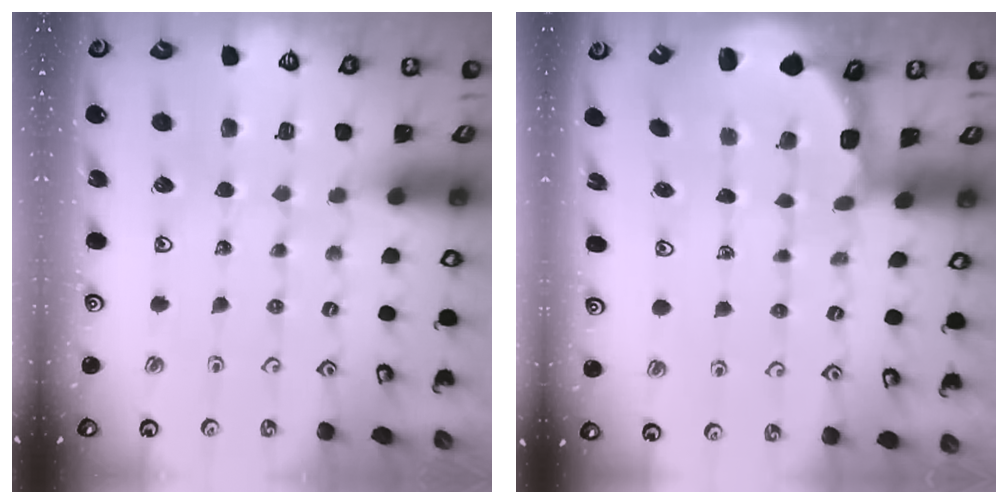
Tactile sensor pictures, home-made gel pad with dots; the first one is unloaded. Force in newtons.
{"total": 2.5, "press": 1.9, "slide": 1.6}